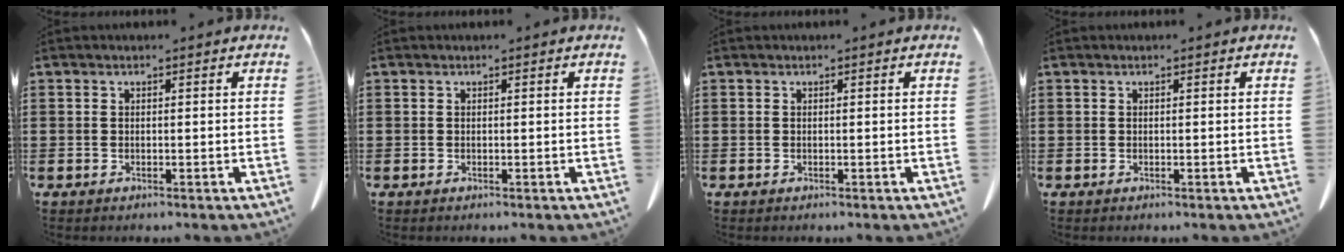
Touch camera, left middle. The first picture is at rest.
{"total": 0.0}
{"total": 0.0}
{"total": 0.0}